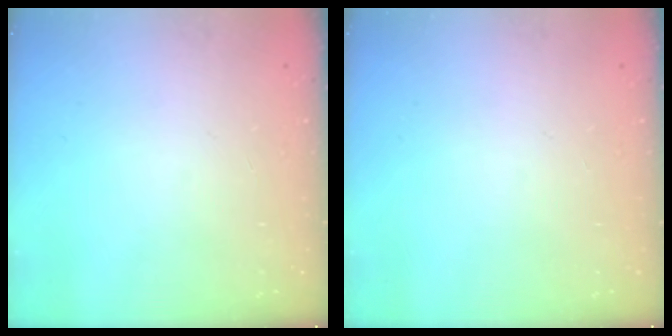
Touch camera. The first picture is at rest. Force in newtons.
{"total": 0.0}